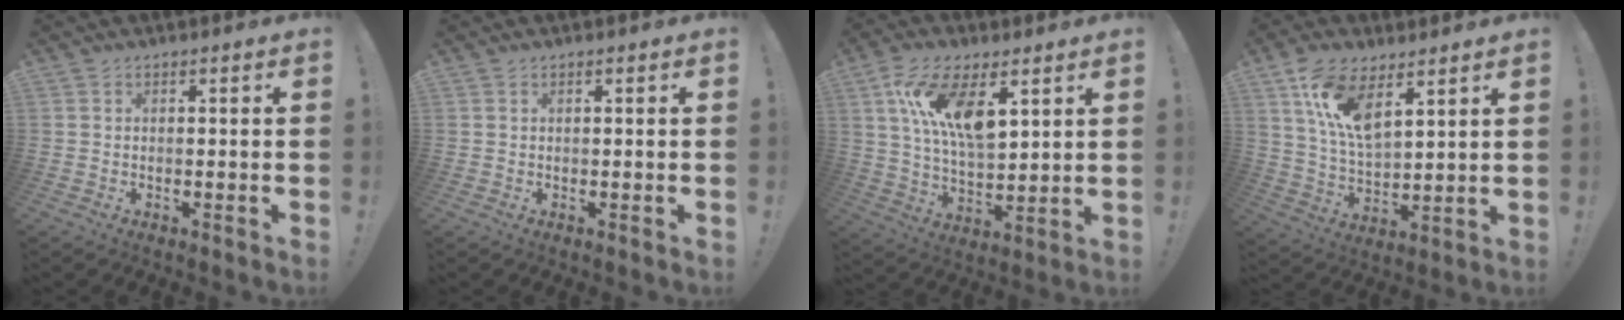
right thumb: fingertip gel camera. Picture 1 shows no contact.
{"total": 0.0}
{"total": 15.4, "force": [7.1, 7.1, 11.7], "torque": [-0.221, -0.015, 0.129]}
{"total": 13.7, "force": [8.0, 6.2, 9.2], "torque": [-0.197, -0.031, 0.147]}